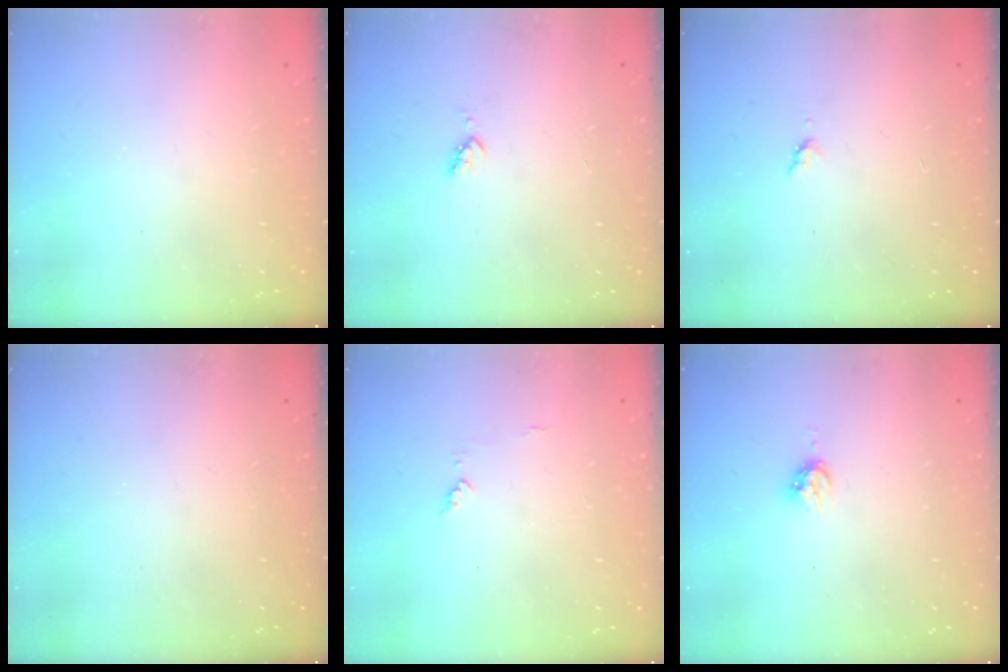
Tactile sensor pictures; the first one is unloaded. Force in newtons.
{"total": 3.6, "press": 3.5, "slide": 0.4}
{"total": 3.0, "press": 2.9, "slide": 0.5}
{"total": 0.0}
{"total": 4.1, "press": 4.0, "slide": 0.8}
{"total": 4.2, "press": 4.2, "slide": 0.0}